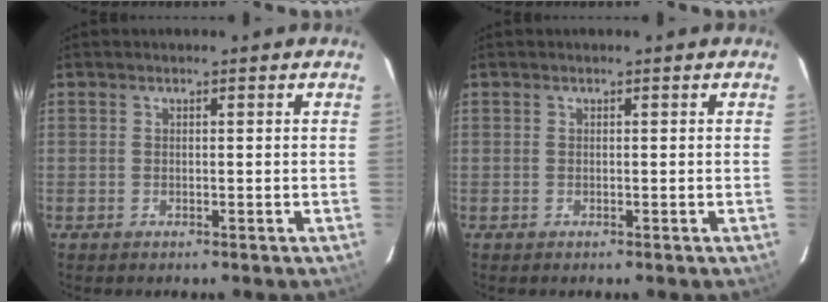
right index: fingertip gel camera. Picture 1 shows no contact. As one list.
[{"total": 0.0}]